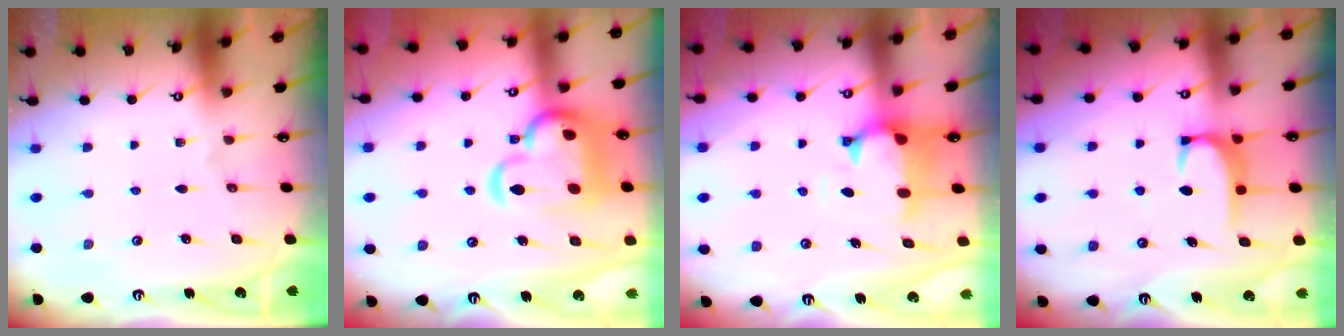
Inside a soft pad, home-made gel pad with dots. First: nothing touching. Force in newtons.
{"total": 12.1, "press": 11.8, "slide": 2.4}
{"total": 1.5, "press": 0.9, "slide": 1.2}
{"total": 2.2, "press": 2.1, "slide": 0.5}